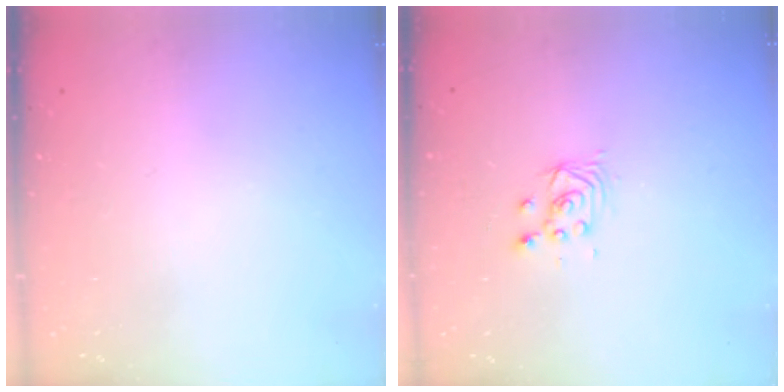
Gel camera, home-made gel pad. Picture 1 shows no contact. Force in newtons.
{"total": 2.9, "press": 2.9, "slide": 0.1}